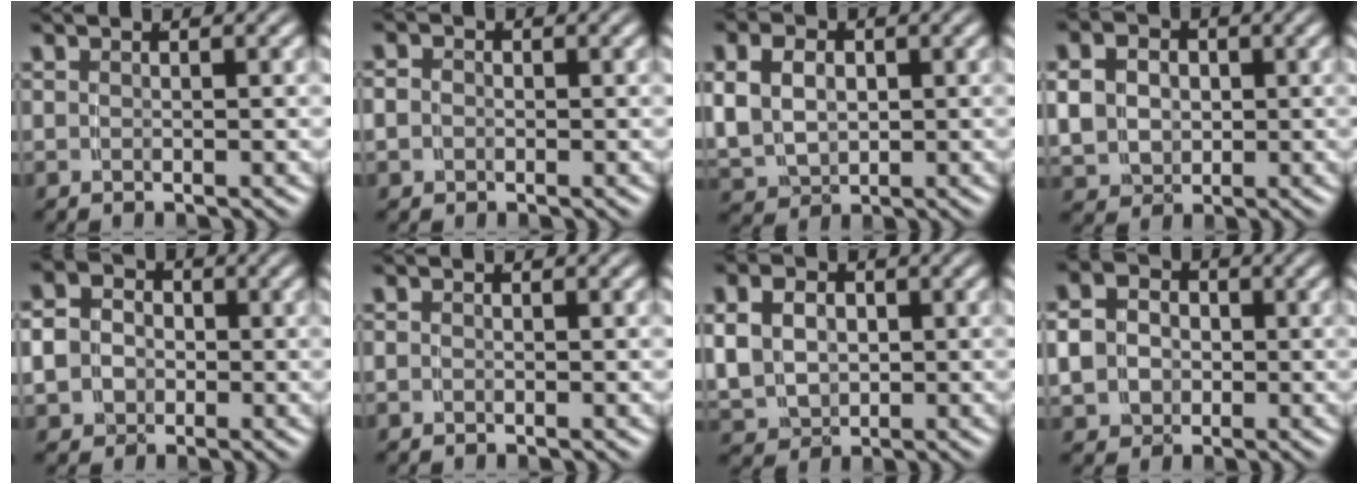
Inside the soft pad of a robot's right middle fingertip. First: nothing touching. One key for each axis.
{"total": 2.3, "fx": -0.3, "fy": 2.2, "fz": 0.7, "tx": -0.024, "ty": -0.006, "tz": -0.008}
{"total": 6.9, "fx": 0.5, "fy": 5.8, "fz": 3.8, "tx": -0.085, "ty": -0.020, "tz": 0.016}
{"total": 5.6, "fx": 0.1, "fy": 4.8, "fz": 2.9, "tx": -0.068, "ty": -0.020, "tz": 0.010}
{"total": 8.9, "fx": -0.3, "fy": 8.1, "fz": 3.8, "tx": -0.088, "ty": -0.022, "tz": -0.015}
{"total": 0.9, "fx": -0.3, "fy": 0.8, "fz": 0.2, "tx": -0.007, "ty": -0.001, "tz": -0.009}
{"total": 6.2, "fx": 0.3, "fy": 5.3, "fz": 3.4, "tx": -0.075, "ty": -0.026, "tz": 0.015}
{"total": 8.0, "fx": 0.0, "fy": 7.0, "fz": 3.8, "tx": -0.085, "ty": -0.020, "tz": -0.004}